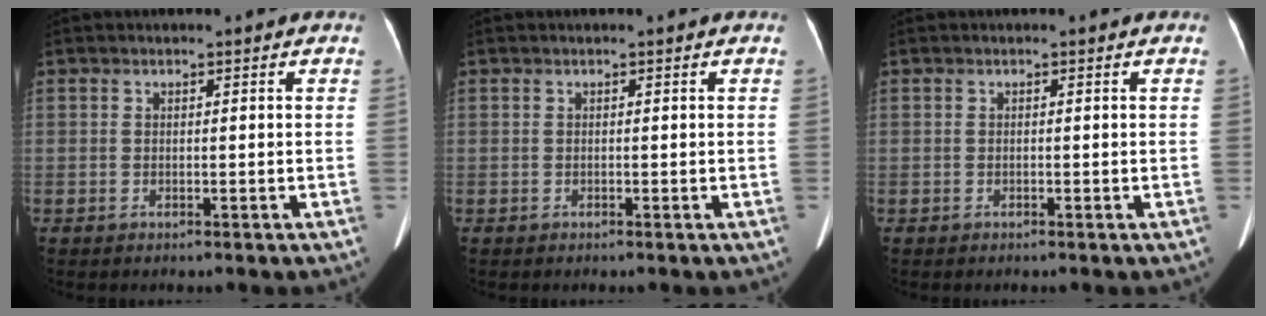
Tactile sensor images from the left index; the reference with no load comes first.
{"total": 0.0}
{"total": 0.0}